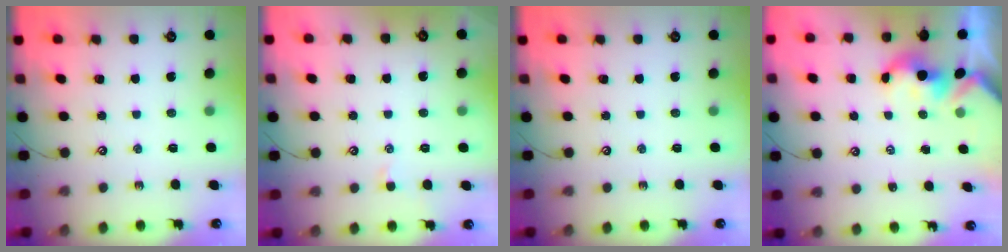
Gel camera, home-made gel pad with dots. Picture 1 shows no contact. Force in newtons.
{"total": 1.1, "press": 1.1, "slide": 0.4}
{"total": 0.0}
{"total": 1.7, "press": 1.6, "slide": 0.2}